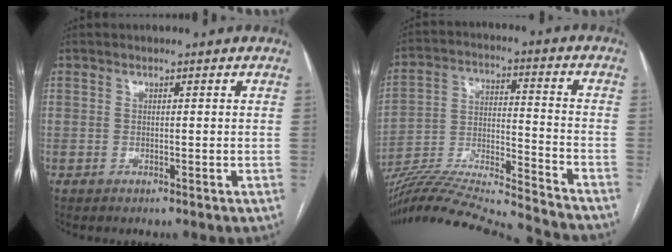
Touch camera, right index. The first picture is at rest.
{"total": 25.0, "force": [-23.3, 0.0, 9.1], "torque": [-0.168, -0.028, -0.364]}